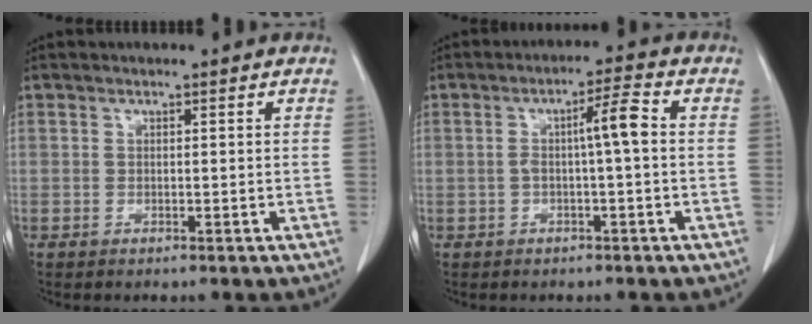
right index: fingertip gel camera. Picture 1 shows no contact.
{"total": 4.8, "force": [0.2, 0.3, 4.8], "torque": [-0.081, 0.016, 0.001]}